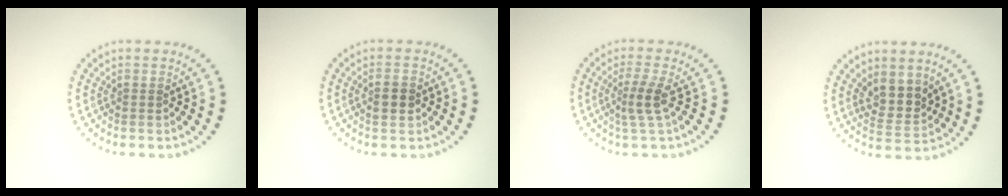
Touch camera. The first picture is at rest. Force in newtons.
{"total": 1.7, "press": 1.7, "slide": 0.1}
{"total": 2.4, "press": 1.7, "slide": 1.7}
{"total": 3.0, "press": 2.6, "slide": 1.5}